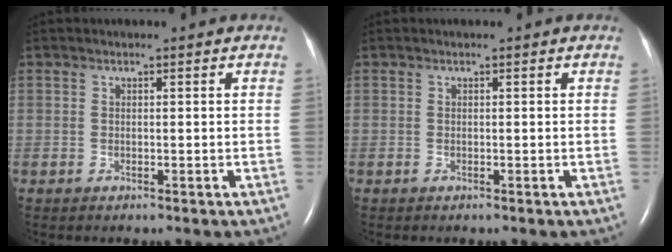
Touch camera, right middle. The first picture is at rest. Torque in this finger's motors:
{"motor_torque": [-0.04, 0.11, 0.00, 0.01]}